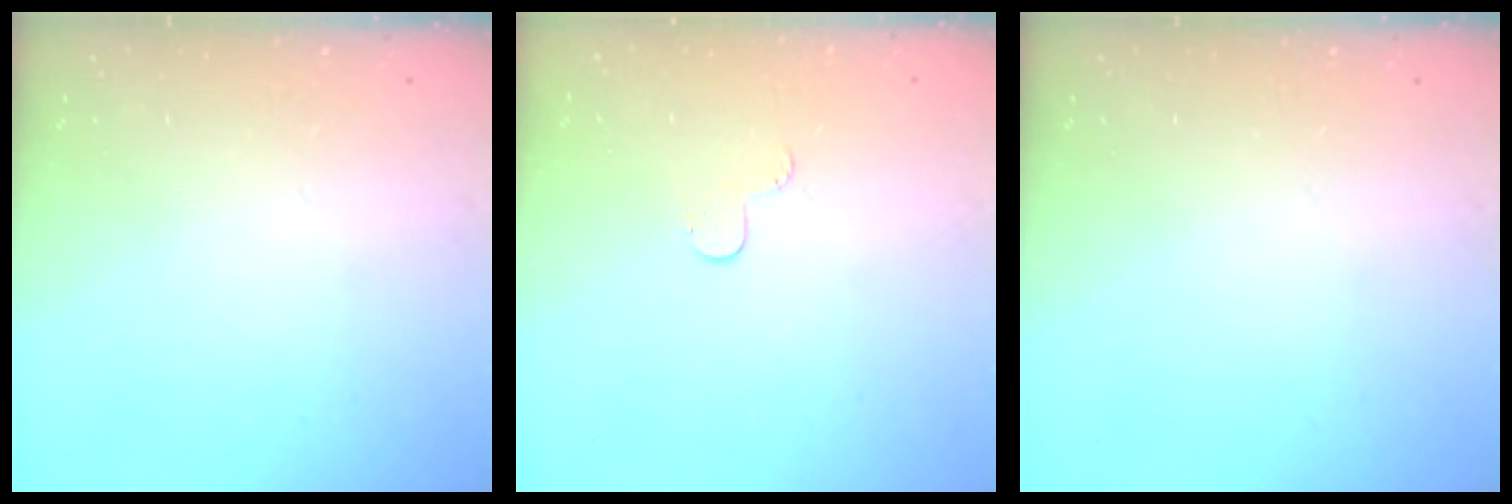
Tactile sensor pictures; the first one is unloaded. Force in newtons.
{"total": 3.5, "press": 3.5, "slide": 0.4}
{"total": 0.0}